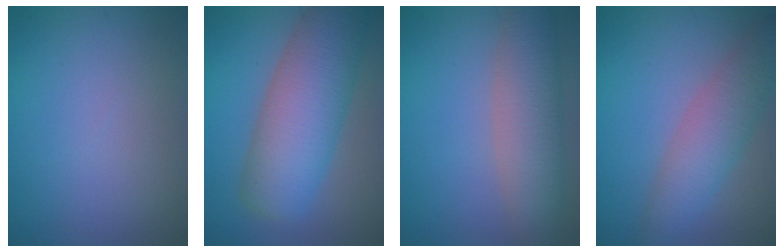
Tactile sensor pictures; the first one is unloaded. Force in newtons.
{"total": 9.3, "press": 9.3, "slide": 0.5}
{"total": 5.8, "press": 5.8, "slide": 0.5}
{"total": 4.7, "press": 4.7, "slide": 0.2}